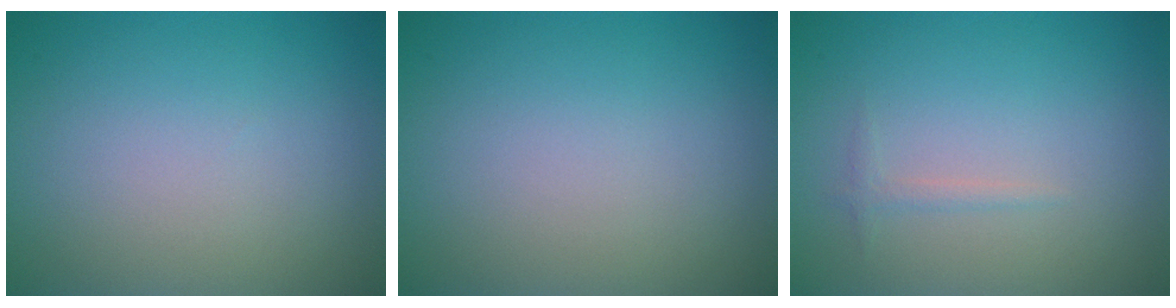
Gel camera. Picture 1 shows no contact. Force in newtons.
{"total": 0.0}
{"total": 0.8, "press": 0.8, "slide": 0.0}